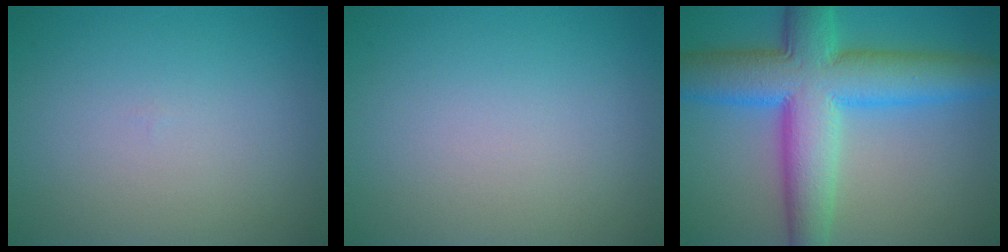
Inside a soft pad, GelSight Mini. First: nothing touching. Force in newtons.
{"total": 0.0}
{"total": 11.1, "press": 11.1, "slide": 0.2}